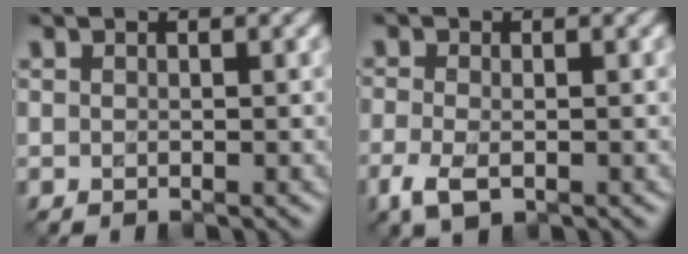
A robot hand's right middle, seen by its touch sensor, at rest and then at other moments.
{"total": 3.2, "force": [-1.9, 1.5, 2.1], "torque": [-0.054, -0.013, -0.035]}